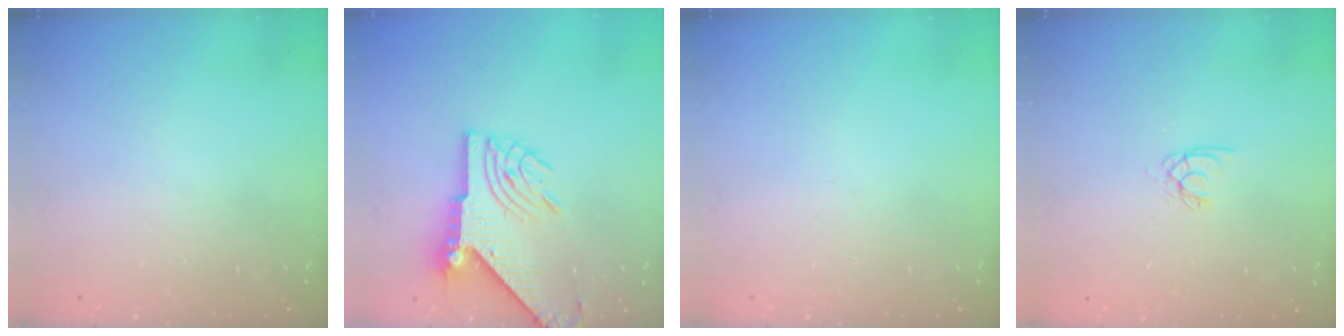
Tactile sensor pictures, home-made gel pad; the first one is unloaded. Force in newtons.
{"total": 9.8, "press": 9.7, "slide": 1.3}
{"total": 0.0}
{"total": 2.0, "press": 2.0, "slide": 0.4}